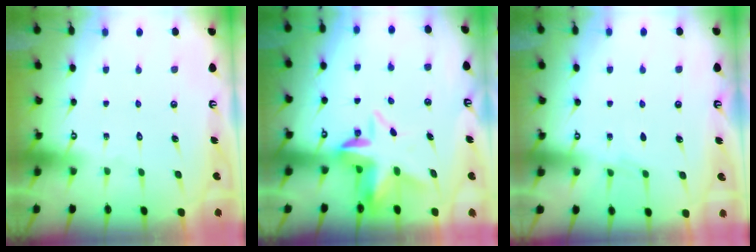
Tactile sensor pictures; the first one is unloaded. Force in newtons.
{"total": 6.0, "press": 5.9, "slide": 1.0}
{"total": 2.3, "press": 2.3, "slide": 0.4}